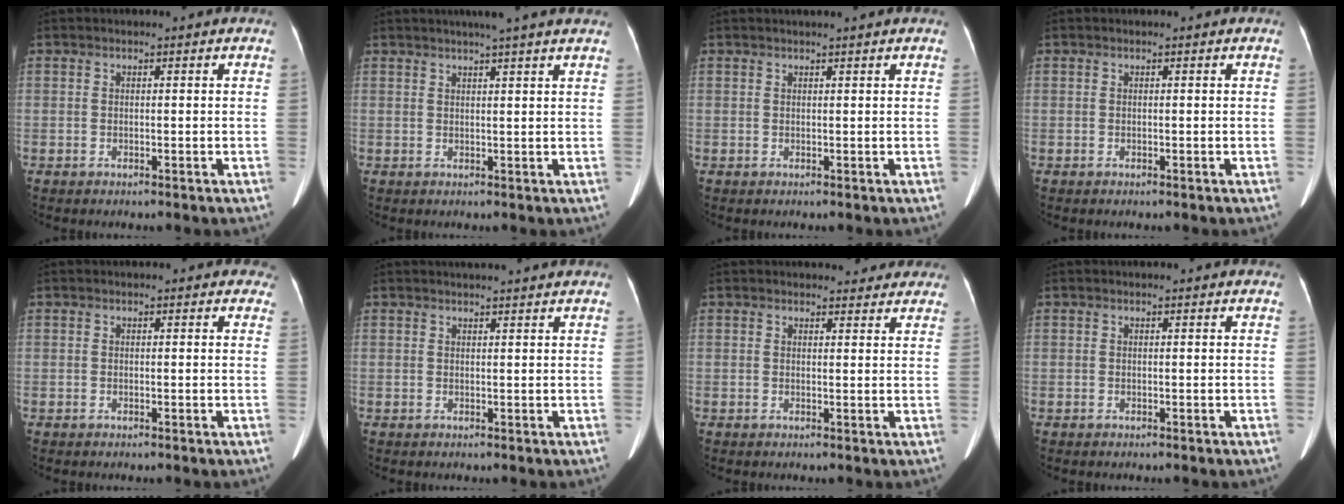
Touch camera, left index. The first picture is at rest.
{"total": 7.6, "force": [6.3, -0.8, 4.2], "torque": [-0.057, 0.022, 0.071]}
{"total": 2.2, "force": [1.9, -0.4, 1.0], "torque": [-0.011, 0.016, 0.031]}
{"total": 0.0}
{"total": 1.5, "force": [1.2, 0.9, 0.2], "torque": [0.011, -0.004, -0.005]}
{"total": 5.3, "force": [5.0, 0.0, 1.9], "torque": [-0.025, 0.021, 0.056]}
{"total": 5.4, "force": [5.0, 1.9, 0.9], "torque": [0.006, 0.001, 0.045]}
{"total": 1.0, "force": [0.9, 0.1, 0.2], "torque": [-0.007, 0.005, 0.006]}